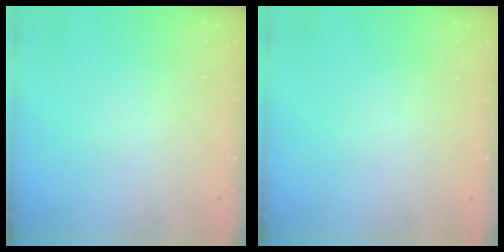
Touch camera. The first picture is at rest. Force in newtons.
{"total": 0.0}